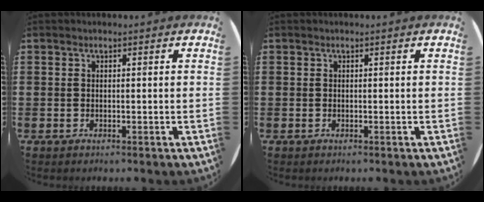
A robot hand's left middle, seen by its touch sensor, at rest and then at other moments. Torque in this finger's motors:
{"motor_torque": [-0.12, 0.02, 0.02, 0.01]}